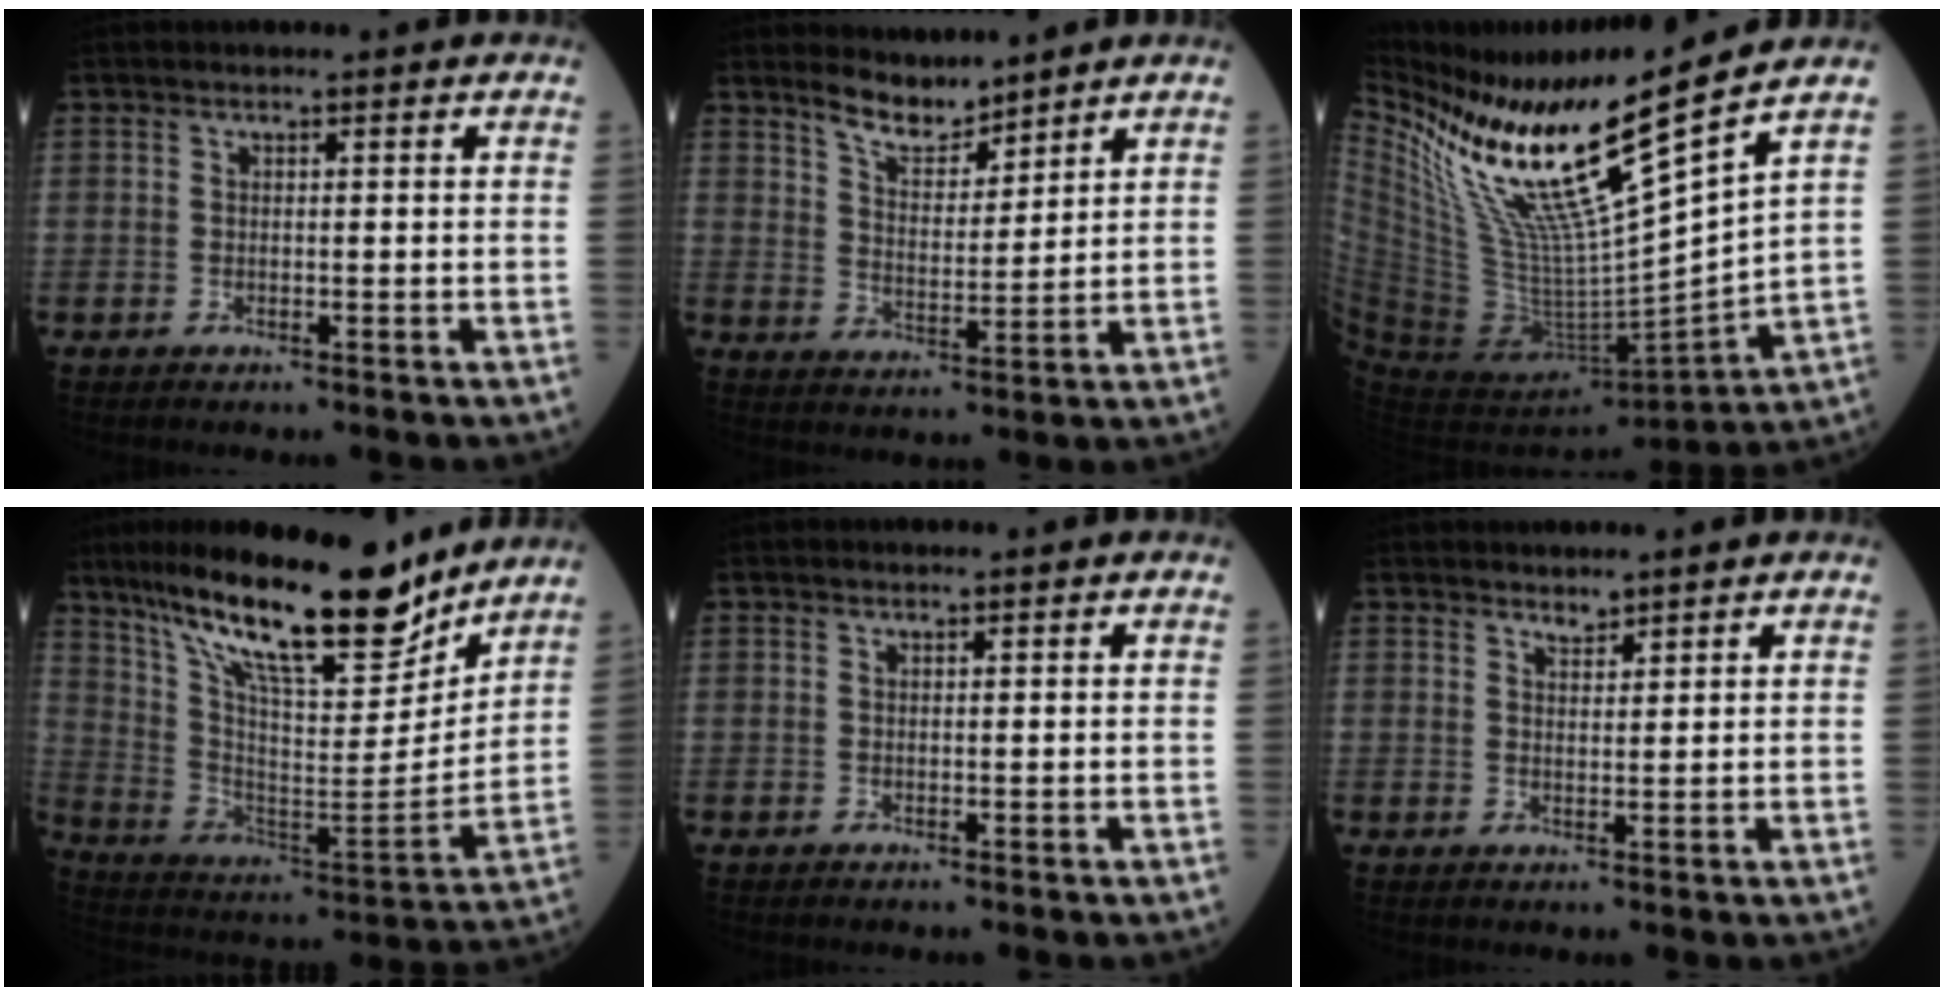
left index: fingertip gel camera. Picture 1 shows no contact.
{"total": 5.6, "force": [5.2, 1.3, 1.6], "torque": [-0.037, -0.001, 0.101]}
{"total": 18.3, "force": [12.4, -0.1, 13.4], "torque": [-0.236, -0.027, 0.232]}
{"total": 21.8, "force": [17.3, 4.0, 12.6], "torque": [-0.225, -0.014, 0.295]}
{"total": 0.0}
{"total": 1.4, "force": [1.4, 0.1, 0.2], "torque": [-0.008, 0.000, 0.028]}